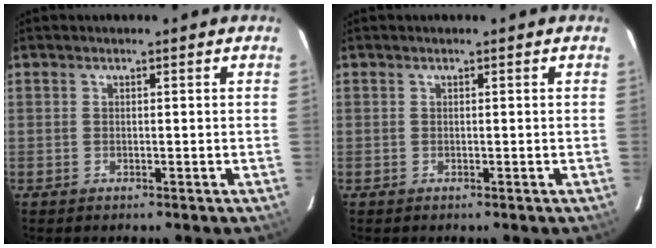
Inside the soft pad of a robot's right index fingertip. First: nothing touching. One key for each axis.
{"total": 0.0}